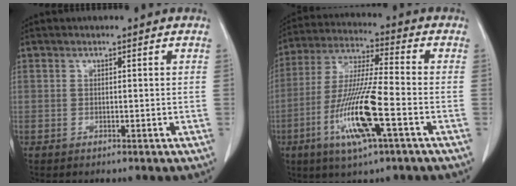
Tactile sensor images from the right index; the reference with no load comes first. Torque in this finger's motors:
{"motor_torque": [2.14, 0.00, 0.43, 0.14]}